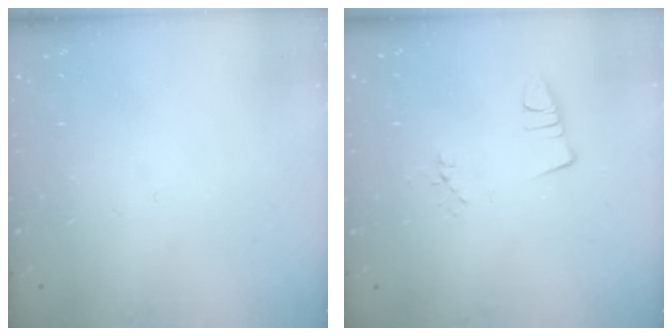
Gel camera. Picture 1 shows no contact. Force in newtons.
{"total": 1.9, "press": 1.4, "slide": 1.3}